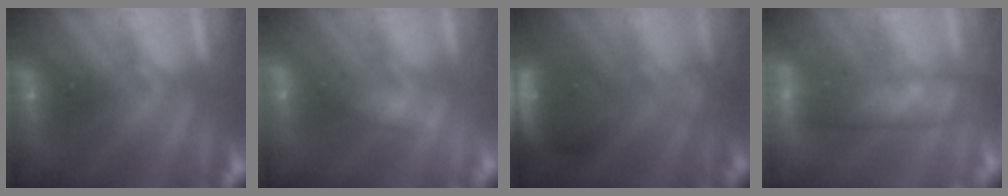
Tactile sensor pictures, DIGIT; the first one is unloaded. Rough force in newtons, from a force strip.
{"total": 2.7}
{"total": 5.6}
{"total": 3.7}